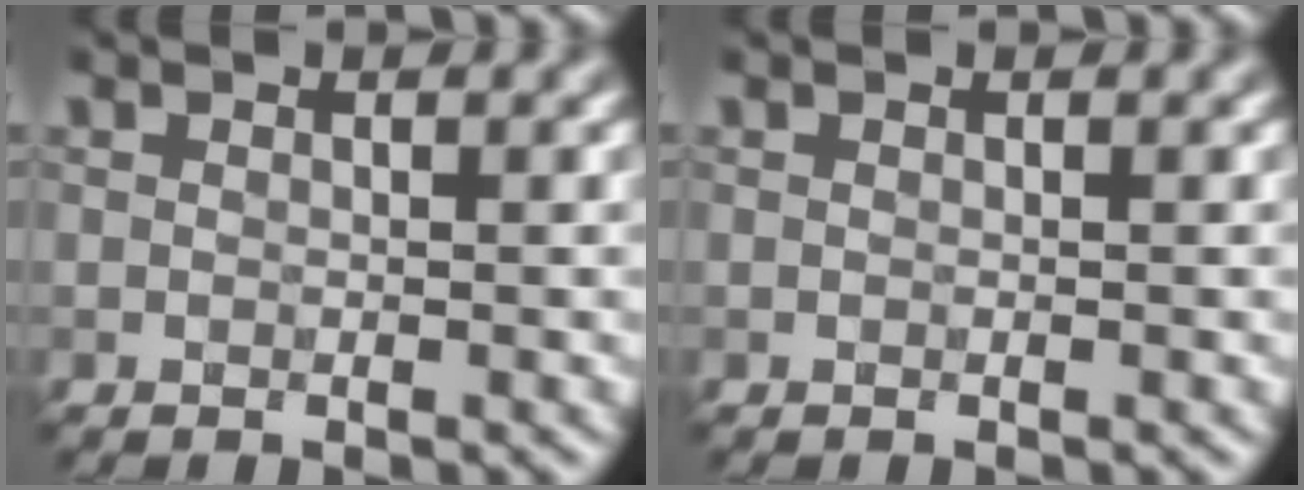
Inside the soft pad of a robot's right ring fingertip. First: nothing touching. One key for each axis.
{"total": 0.0}